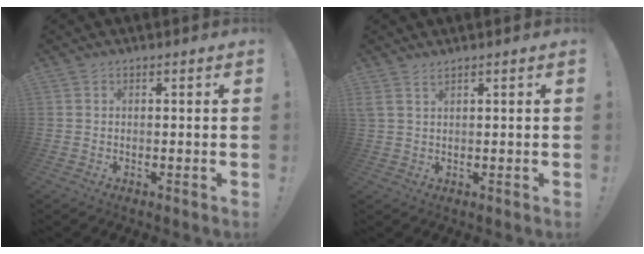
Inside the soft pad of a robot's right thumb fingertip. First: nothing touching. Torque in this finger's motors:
{"motor_torque": [1.81, 1.87, 0.72, 0.02, 0.47]}